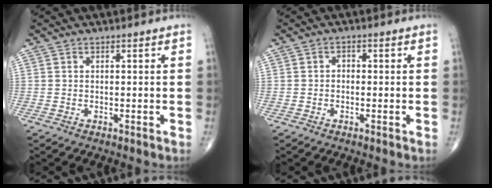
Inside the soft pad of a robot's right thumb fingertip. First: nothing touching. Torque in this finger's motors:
{"motor_torque": [-0.42, -0.23, 0.14, 0.10, 0.04]}